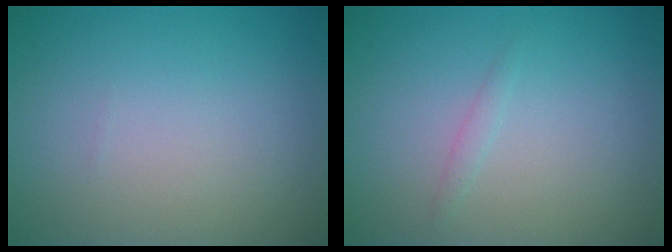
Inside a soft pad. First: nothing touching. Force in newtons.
{"total": 0.7, "press": 0.7, "slide": 0.0}